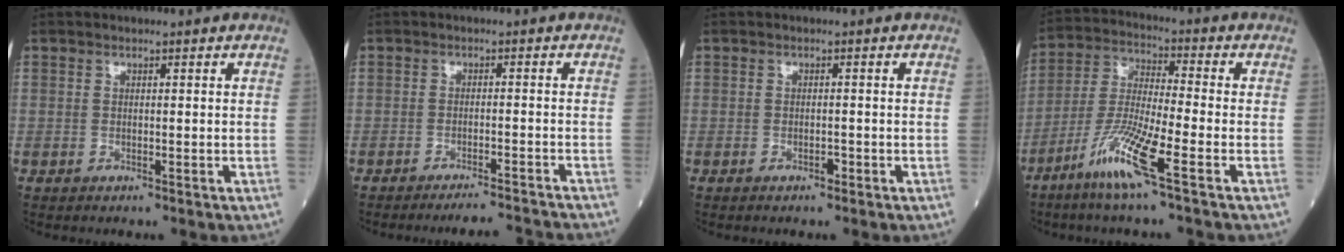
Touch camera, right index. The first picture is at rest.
{"total": 7.8, "force": [-7.7, -0.7, 1.5], "torque": [-0.012, -0.013, -0.098]}
{"total": 1.0, "force": [-0.6, 0.4, 0.6], "torque": [-0.008, 0.001, -0.008]}
{"total": 10.4, "force": [-5.6, -0.3, 8.7], "torque": [-0.178, -0.017, -0.117]}